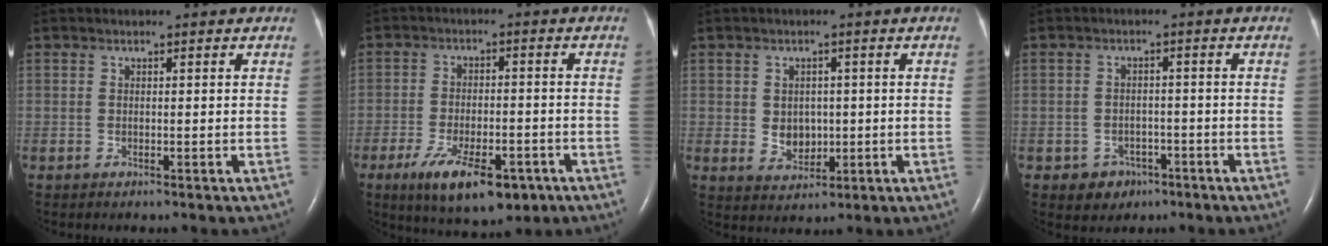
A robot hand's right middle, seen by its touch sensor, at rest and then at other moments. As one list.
[{"total": 12.0, "force": [-6.9, 4.8, 8.5], "torque": [-0.139, -0.011, -0.103]}, {"total": 4.1, "force": [-0.1, 3.2, 2.6], "torque": [-0.041, 0.004, 0.011]}, {"total": 3.8, "force": [-2.0, 3.1, 0.7], "torque": [-0.007, 0.011, -0.020]}]